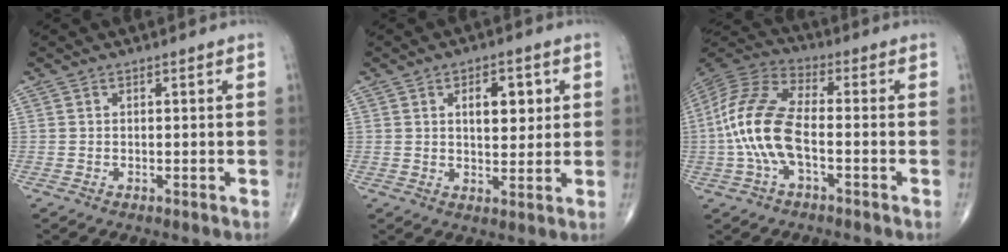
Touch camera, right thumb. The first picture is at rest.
{"total": 7.1, "force": [2.1, 3.8, 5.6], "torque": [-0.060, -0.009, 0.034]}
{"total": 14.1, "force": [-2.4, 6.4, 12.4], "torque": [-0.275, 0.034, -0.052]}